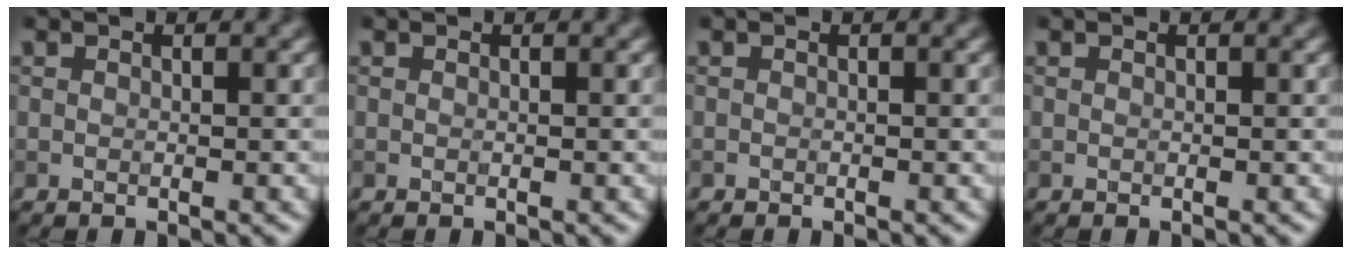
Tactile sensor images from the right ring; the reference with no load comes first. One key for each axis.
{"total": 0.0}
{"total": 0.0}
{"total": 0.0}